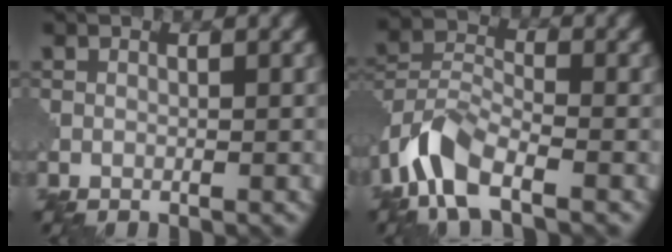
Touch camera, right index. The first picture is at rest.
{"total": 6.1, "force": [-4.1, 2.4, 3.9], "torque": [-0.078, 0.000, -0.091]}